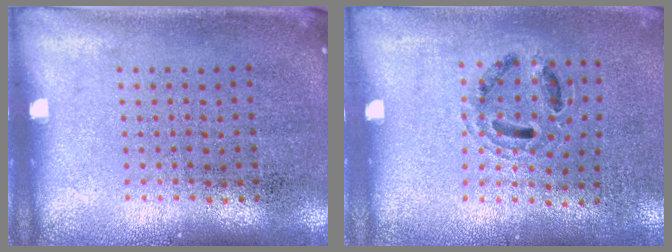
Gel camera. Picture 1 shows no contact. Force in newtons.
{"total": 0.9, "press": 0.8, "slide": 0.3}